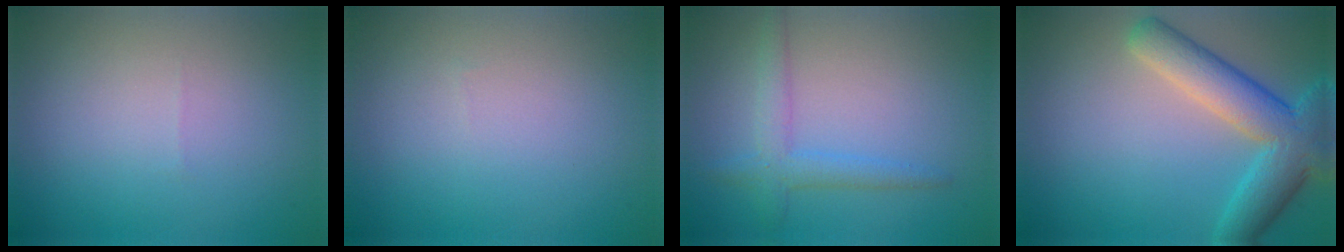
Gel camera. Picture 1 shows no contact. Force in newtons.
{"total": 0.0}
{"total": 2.7, "press": 2.7, "slide": 0.0}
{"total": 6.8, "press": 6.8, "slide": 0.4}